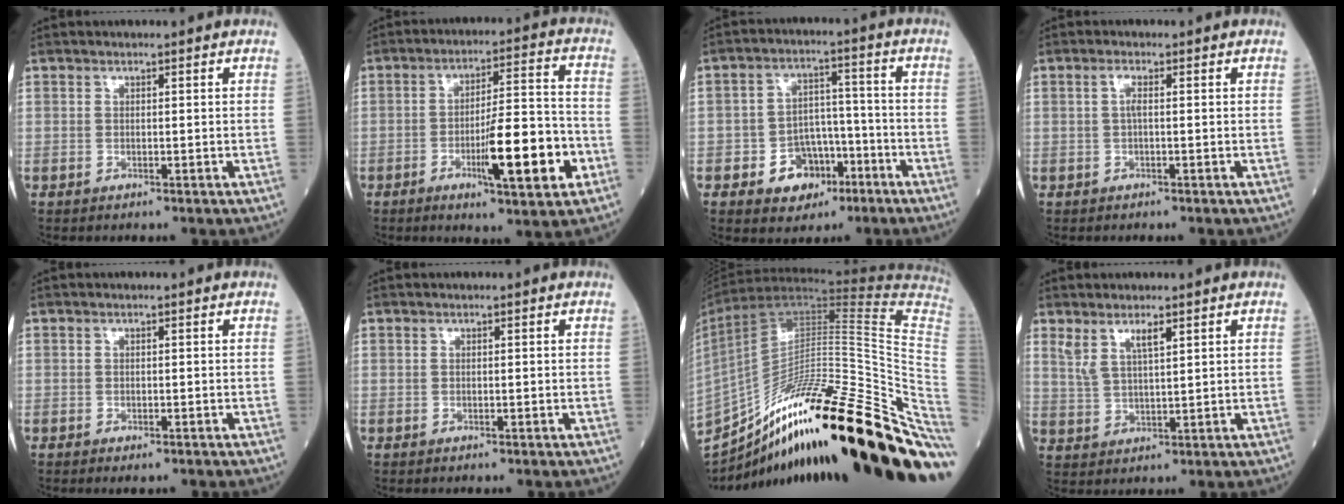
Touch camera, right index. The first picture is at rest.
{"total": 12.7, "force": [-4.5, 1.6, 11.8], "torque": [-0.187, 0.000, -0.065]}
{"total": 7.5, "force": [-3.7, 5.4, 3.7], "torque": [-0.059, 0.021, -0.051]}
{"total": 1.3, "force": [0.0, 0.1, 1.3], "torque": [-0.028, 0.003, 0.000]}
{"total": 1.0, "force": [-0.7, 0.2, 0.6], "torque": [-0.009, -0.002, -0.006]}
{"total": 0.0}
{"total": 38.9, "force": [-23.4, 4.6, 30.8], "torque": [-0.387, -0.030, -0.356]}
{"total": 3.8, "force": [2.5, 0.6, 2.8], "torque": [-0.064, 0.007, 0.057]}